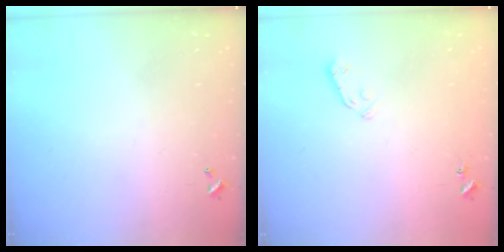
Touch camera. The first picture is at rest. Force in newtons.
{"total": 3.7, "press": 3.6, "slide": 0.9}